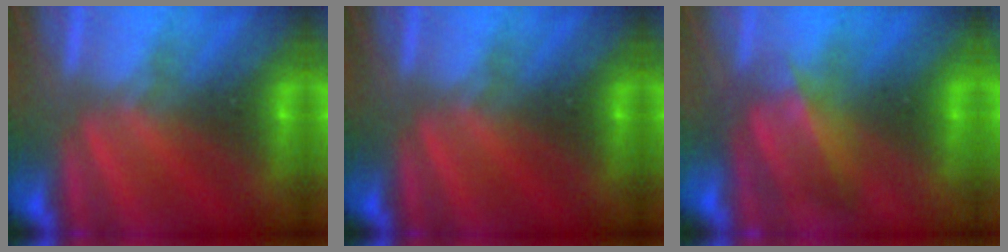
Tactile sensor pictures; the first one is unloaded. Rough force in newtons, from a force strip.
{"total": 0.0}
{"total": 4.7}